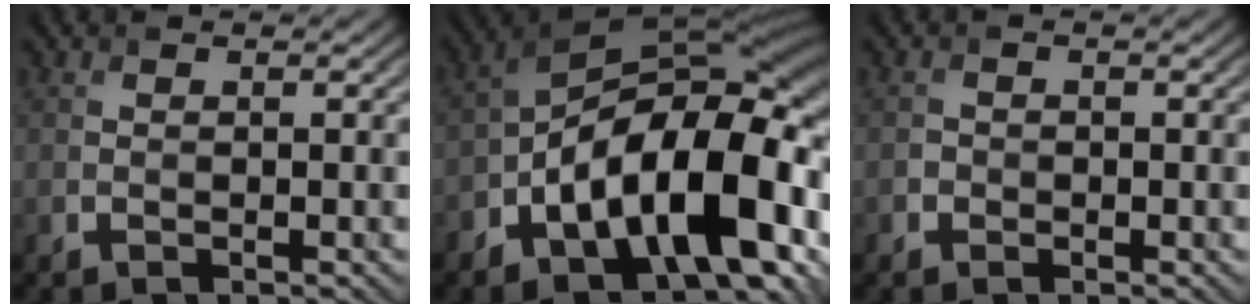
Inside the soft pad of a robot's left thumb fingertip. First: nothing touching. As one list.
[{"total": 18.7, "force": [-5.7, 10.1, 14.6], "torque": [-0.219, -0.014, -0.095]}, {"total": 1.1, "force": [-0.5, 1.0, 0.0], "torque": [0.000, -0.007, -0.013]}]